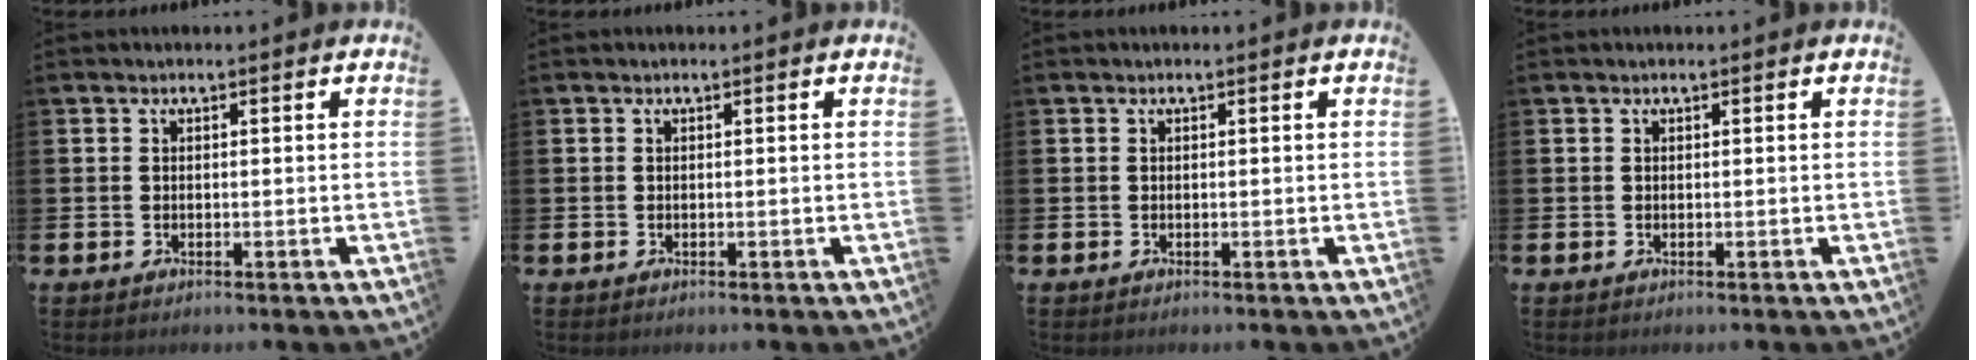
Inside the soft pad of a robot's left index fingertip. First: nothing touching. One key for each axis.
{"total": 0.0}
{"total": 0.0}
{"total": 0.0}